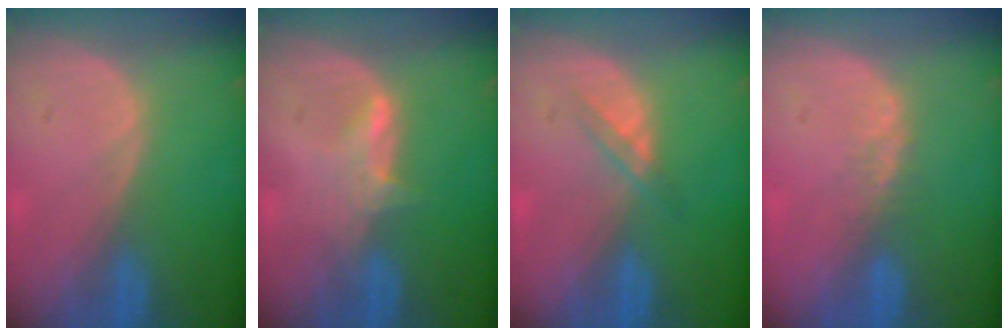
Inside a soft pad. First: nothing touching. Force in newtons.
{"total": 2.9, "press": 2.9, "slide": 0.4}
{"total": 1.8, "press": 1.8, "slide": 0.2}
{"total": 2.1, "press": 1.7, "slide": 1.2}